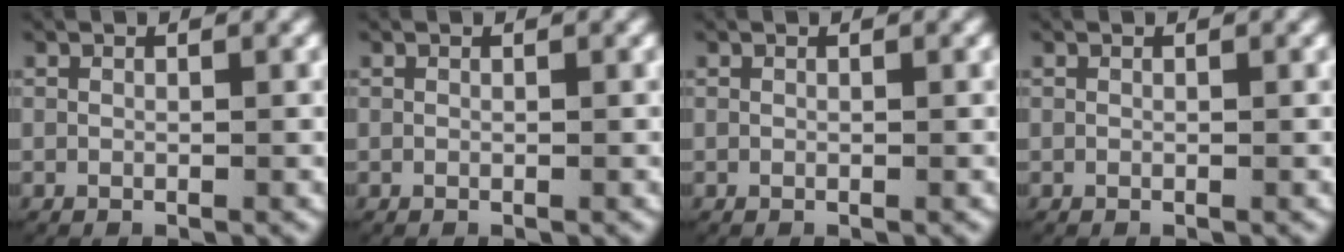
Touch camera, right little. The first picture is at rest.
{"total": 0.0}
{"total": 0.0}
{"total": 0.0}